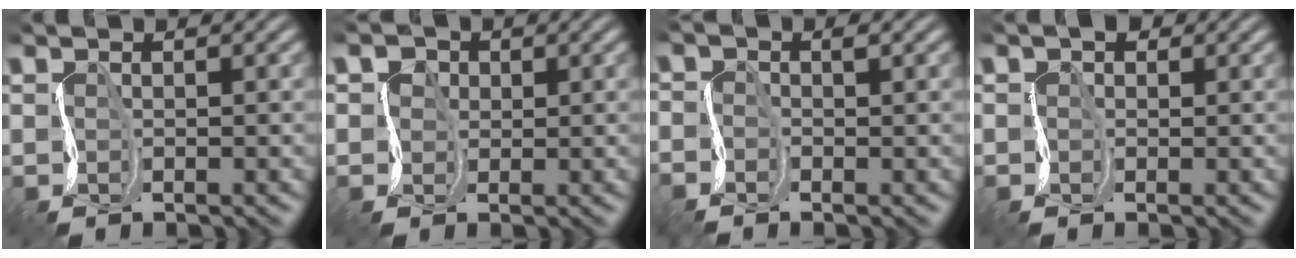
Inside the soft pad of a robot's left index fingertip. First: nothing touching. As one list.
[{"total": 1.1, "force": [-0.1, 1.1, -0.4], "torque": [-0.002, 0.000, -0.002]}, {"total": 1.5, "force": [-1.5, 0.0, 0.2], "torque": [-0.011, -0.002, -0.034]}, {"total": 0.8, "force": [0.1, 0.8, 0.1], "torque": [0.001, 0.002, -0.002]}]